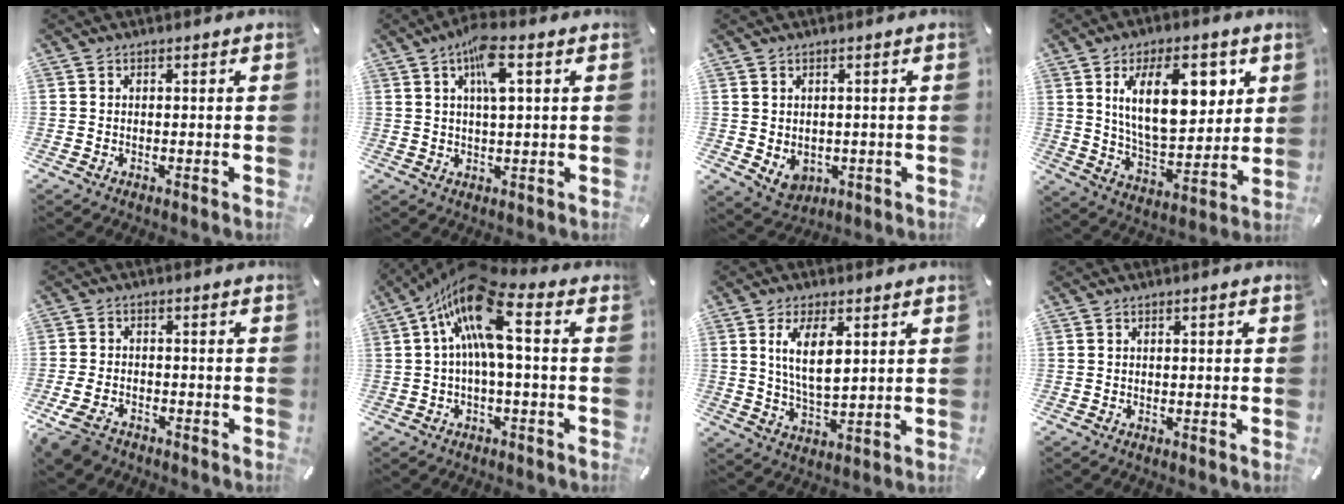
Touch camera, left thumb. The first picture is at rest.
{"total": 8.0, "force": [3.0, 2.2, 7.1], "torque": [-0.135, 0.004, 0.049]}
{"total": 3.8, "force": [0.5, 3.5, 1.3], "torque": [-0.017, -0.006, 0.009]}
{"total": 18.0, "force": [6.7, 9.2, 13.9], "torque": [-0.228, -0.009, 0.110]}
{"total": 6.3, "force": [-4.3, 3.5, 3.0], "torque": [-0.077, 0.008, -0.083]}
{"total": 16.4, "force": [3.7, 6.3, 14.7], "torque": [-0.291, -0.012, 0.058]}
{"total": 9.6, "force": [3.2, 4.3, 8.0], "torque": [-0.154, -0.012, 0.050]}
{"total": 0.5, "force": [-0.1, 0.4, 0.3], "torque": [-0.005, 0.001, -0.003]}